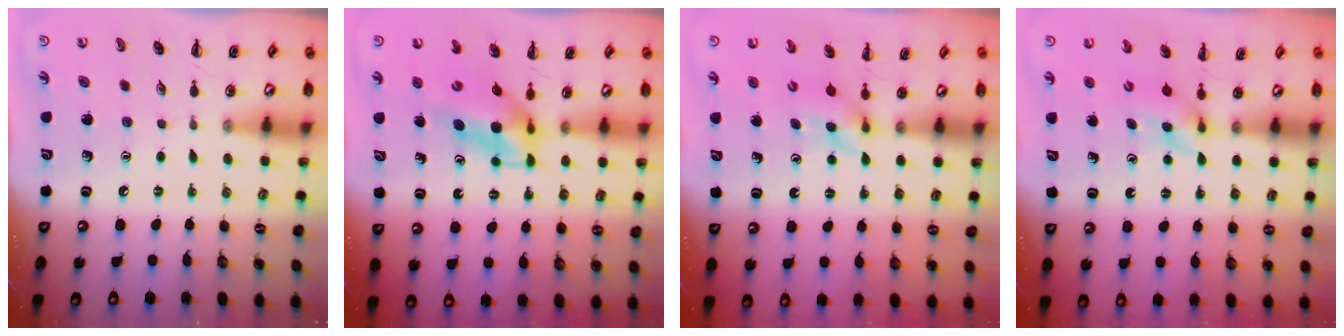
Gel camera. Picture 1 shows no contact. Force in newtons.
{"total": 4.9, "press": 4.7, "slide": 1.1}
{"total": 4.3, "press": 4.0, "slide": 1.5}
{"total": 4.3, "press": 4.0, "slide": 1.5}